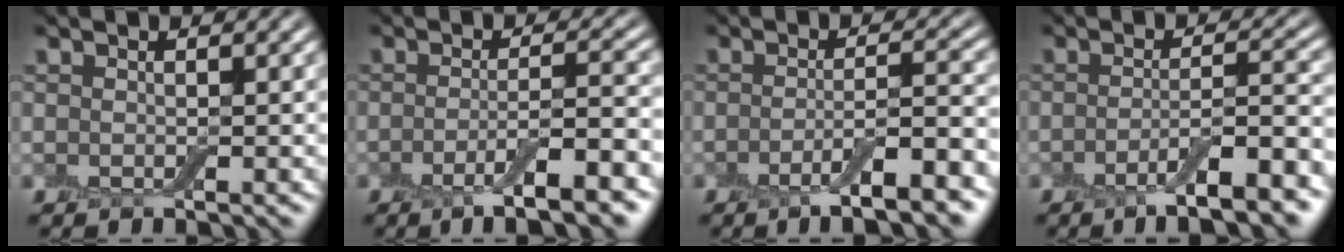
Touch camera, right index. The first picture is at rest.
{"total": 5.7, "force": [-2.6, 1.1, 4.9], "torque": [-0.075, 0.002, -0.050]}
{"total": 5.6, "force": [-2.8, 1.1, 4.8], "torque": [-0.069, 0.004, -0.052]}
{"total": 6.2, "force": [-3.2, 1.2, 5.2], "torque": [-0.074, 0.007, -0.058]}